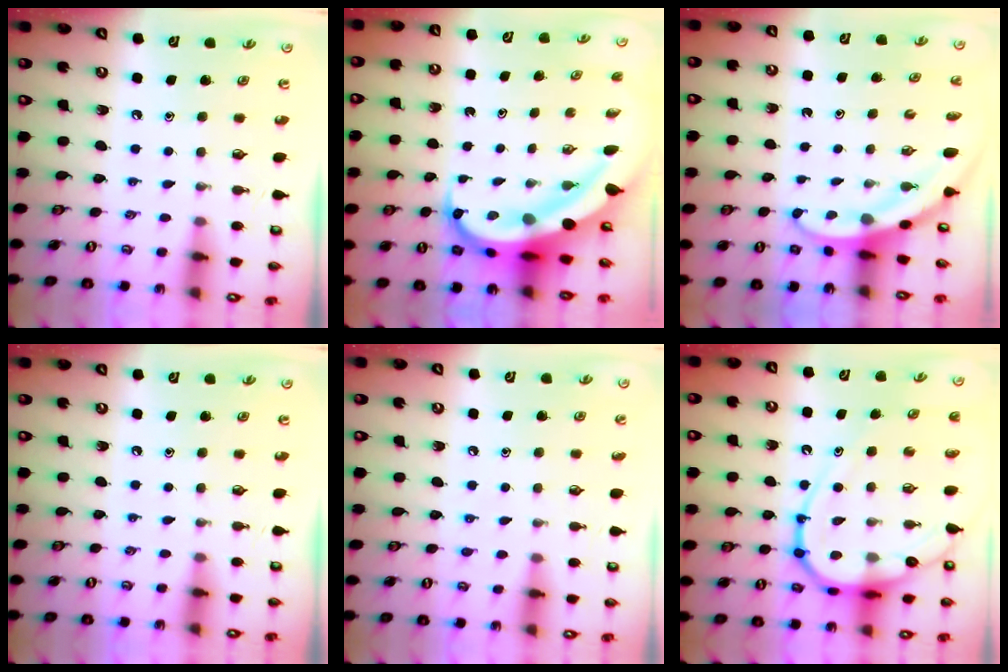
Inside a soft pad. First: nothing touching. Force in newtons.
{"total": 11.9, "press": 11.8, "slide": 1.2}
{"total": 3.2, "press": 3.2, "slide": 0.1}
{"total": 0.0}
{"total": 3.3, "press": 3.2, "slide": 0.7}
{"total": 16.1, "press": 16.0, "slide": 1.5}